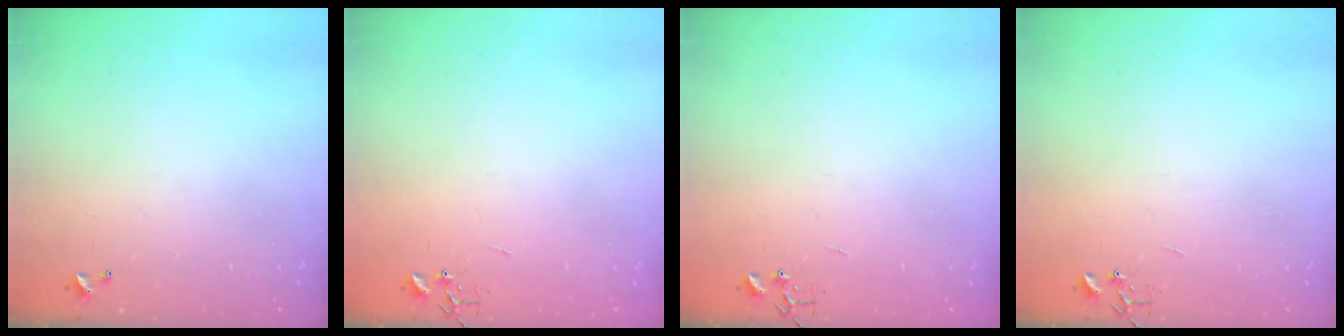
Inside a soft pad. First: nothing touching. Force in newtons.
{"total": 0.0}
{"total": 0.0}
{"total": 0.0}